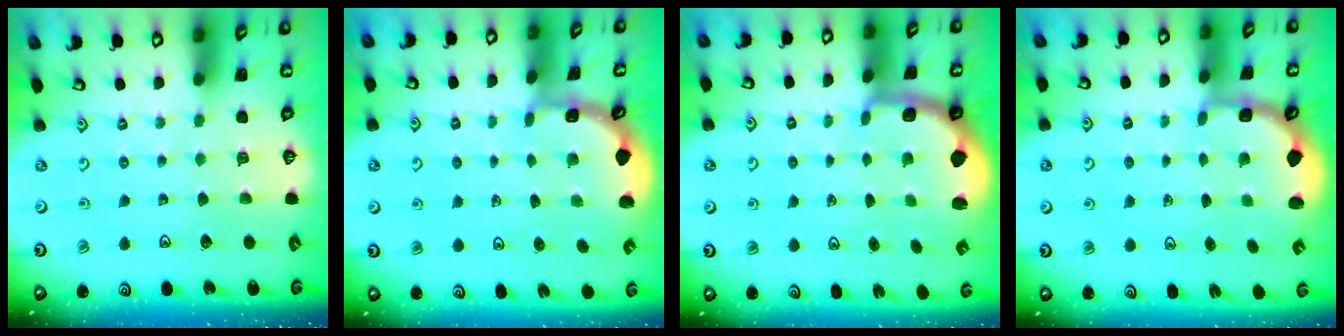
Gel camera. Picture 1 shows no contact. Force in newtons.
{"total": 1.1, "press": 1.1, "slide": 0.3}
{"total": 1.6, "press": 1.2, "slide": 1.1}
{"total": 2.8, "press": 2.2, "slide": 1.7}